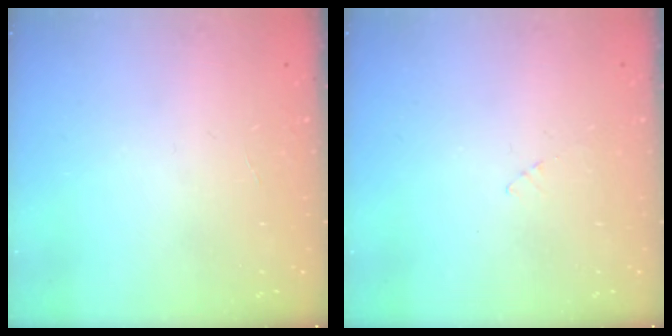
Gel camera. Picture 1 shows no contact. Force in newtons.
{"total": 2.3, "press": 2.3, "slide": 0.2}